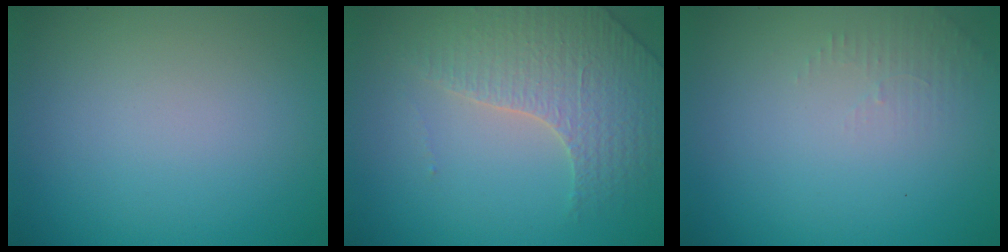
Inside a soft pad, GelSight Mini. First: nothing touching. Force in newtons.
{"total": 3.6, "press": 3.5, "slide": 0.9}
{"total": 1.3, "press": 1.2, "slide": 0.3}